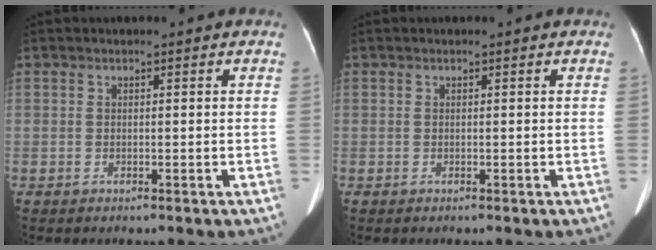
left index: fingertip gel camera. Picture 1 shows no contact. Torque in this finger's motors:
{"motor_torque": [0.04, 0.06, 0.00, 0.00]}